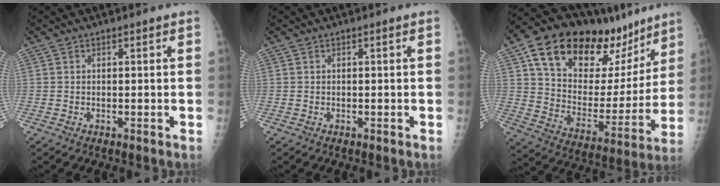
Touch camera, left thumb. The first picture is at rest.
{"total": 0.0}
{"total": 28.5, "force": [17.1, 14.3, 17.8], "torque": [-0.233, -0.027, 0.276]}